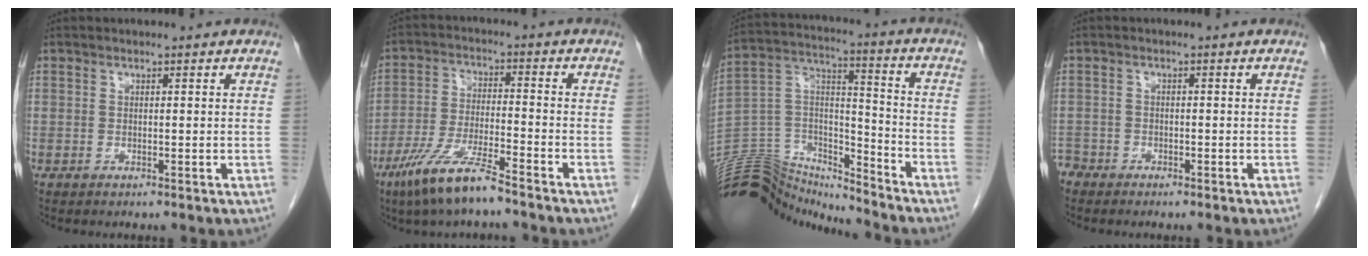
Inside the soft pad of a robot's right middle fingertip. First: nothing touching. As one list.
[{"total": 9.7, "force": [-6.9, 0.7, 6.8], "torque": [-0.142, -0.022, -0.133]}, {"total": 16.8, "force": [-16.5, 2.7, 1.6], "torque": [-0.033, 0.057, -0.294]}, {"total": 2.5, "force": [-2.2, 1.1, 0.0], "torque": [-0.004, 0.002, -0.043]}]